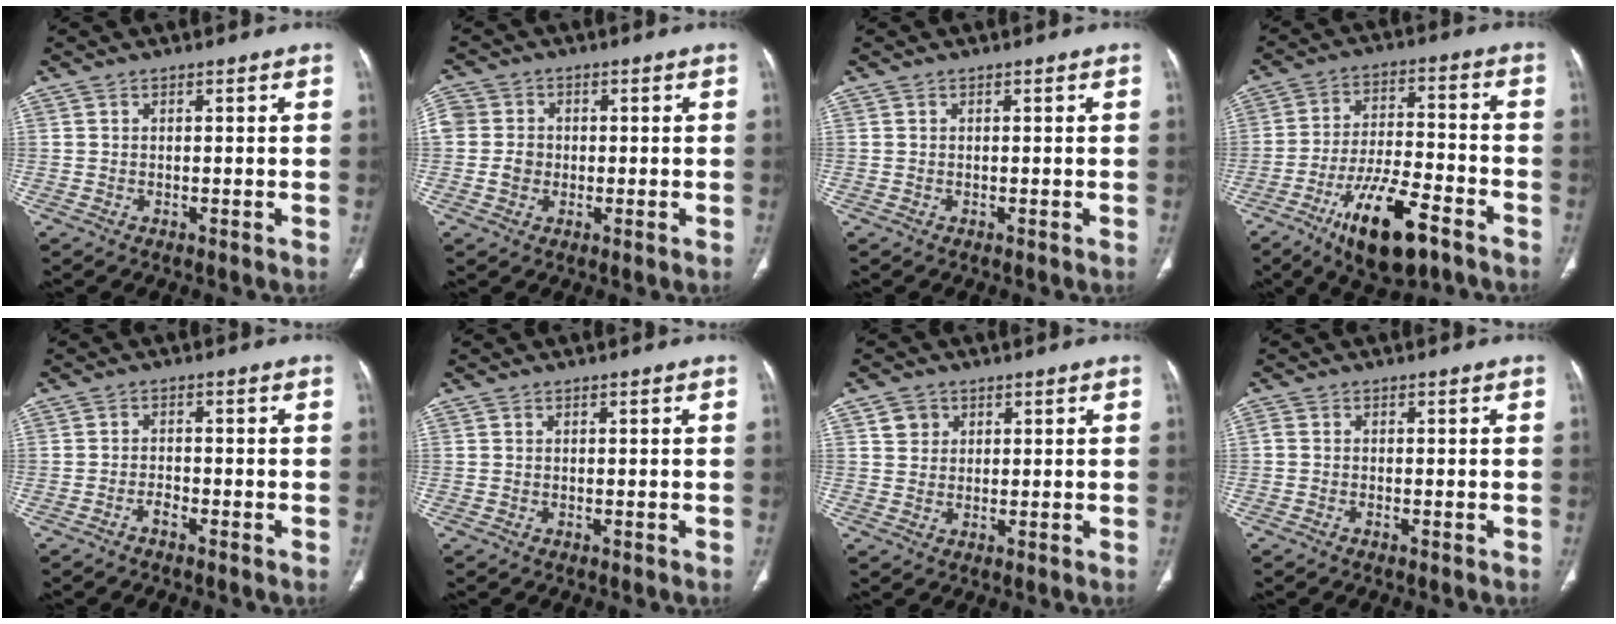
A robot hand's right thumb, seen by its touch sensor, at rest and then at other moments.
{"total": 6.6, "force": [-0.5, 6.0, 2.8], "torque": [-0.060, 0.016, -0.008]}
{"total": 0.0}
{"total": 15.4, "force": [-9.0, 5.5, 11.2], "torque": [-0.186, 0.047, -0.148]}
{"total": 1.6, "force": [-1.3, 0.4, 0.8], "torque": [-0.017, 0.010, -0.026]}
{"total": 0.0}
{"total": 3.2, "force": [1.4, 2.8, 0.8], "torque": [0.001, -0.007, 0.024]}
{"total": 0.8, "force": [-0.5, 0.3, 0.5], "torque": [-0.015, -0.001, -0.015]}